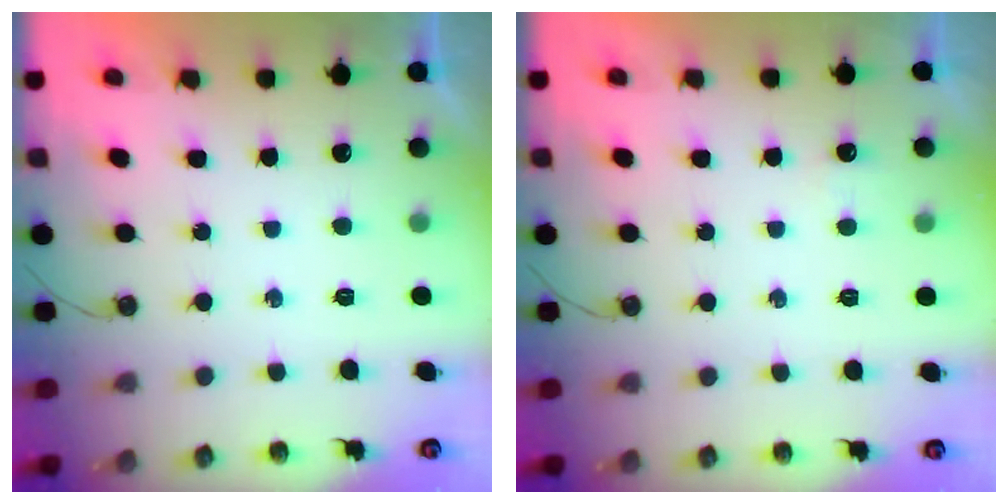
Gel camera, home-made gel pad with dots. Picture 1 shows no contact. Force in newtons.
{"total": 3.2, "press": 3.1, "slide": 0.6}